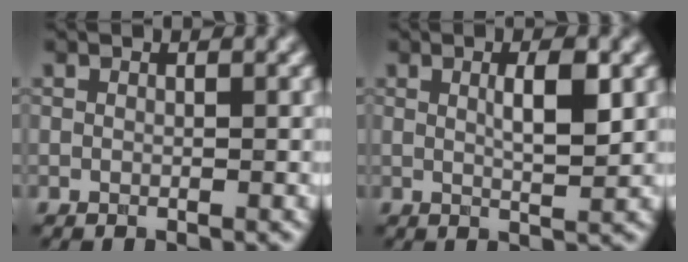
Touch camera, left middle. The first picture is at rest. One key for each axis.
{"total": 3.3, "fx": 0.8, "fy": 0.5, "fz": 3.2, "tx": -0.052, "ty": 0.001, "tz": 0.012}